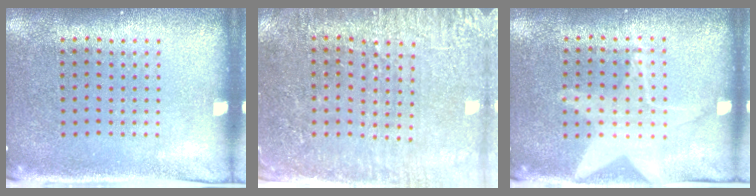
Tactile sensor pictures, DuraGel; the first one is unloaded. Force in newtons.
{"total": 3.0, "press": 2.8, "slide": 0.9}
{"total": 1.4, "press": 1.4, "slide": 0.5}